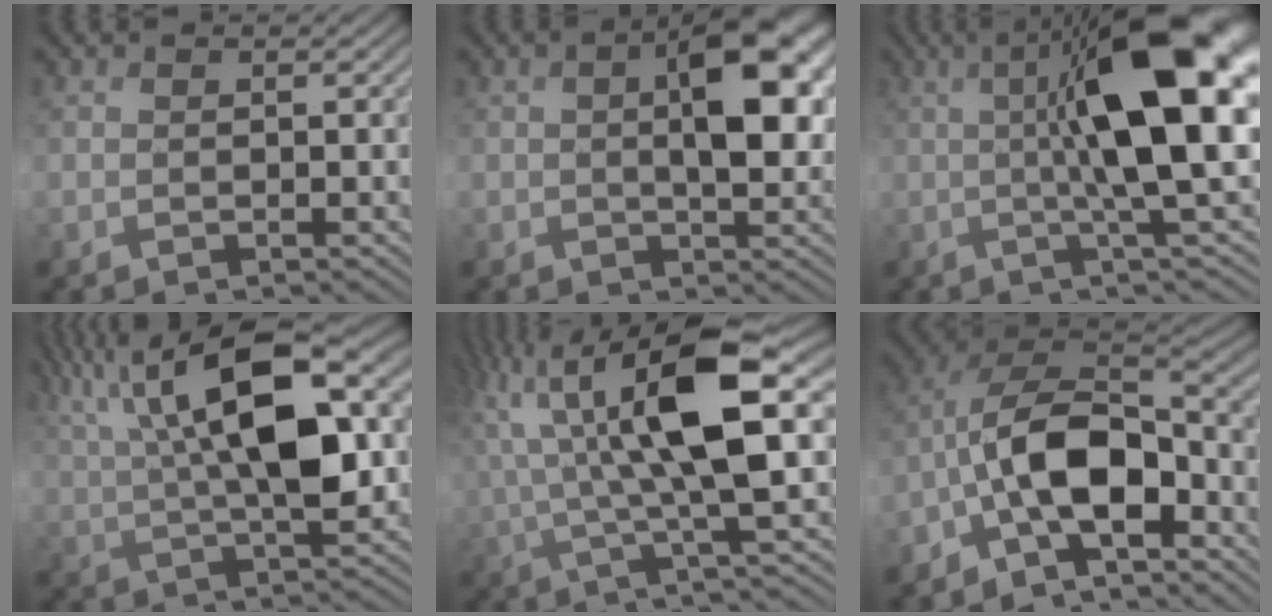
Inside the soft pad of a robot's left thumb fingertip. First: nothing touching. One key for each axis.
{"total": 8.0, "fx": 1.4, "fy": 3.7, "fz": 7.0, "tx": -0.104, "ty": 0.005, "tz": 0.023}
{"total": 13.5, "fx": 1.3, "fy": 3.0, "fz": 13.1, "tx": -0.195, "ty": 0.014, "tz": 0.021}
{"total": 16.5, "fx": 5.8, "fy": 6.1, "fz": 14.2, "tx": -0.271, "ty": 0.027, "tz": 0.098}
{"total": 14.1, "fx": 3.3, "fy": 4.0, "fz": 13.2, "tx": -0.274, "ty": 0.004, "tz": 0.064}
{"total": 11.0, "fx": -4.2, "fy": 5.4, "fz": 8.6, "tx": -0.159, "ty": 0.011, "tz": -0.095}